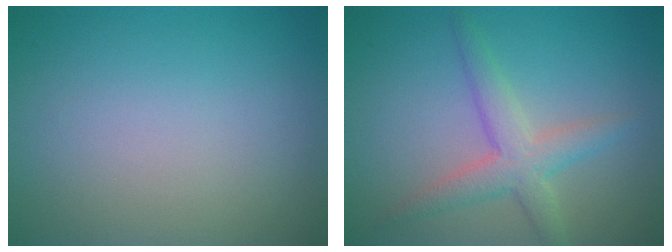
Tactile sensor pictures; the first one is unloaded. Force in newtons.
{"total": 3.5, "press": 3.5, "slide": 0.2}